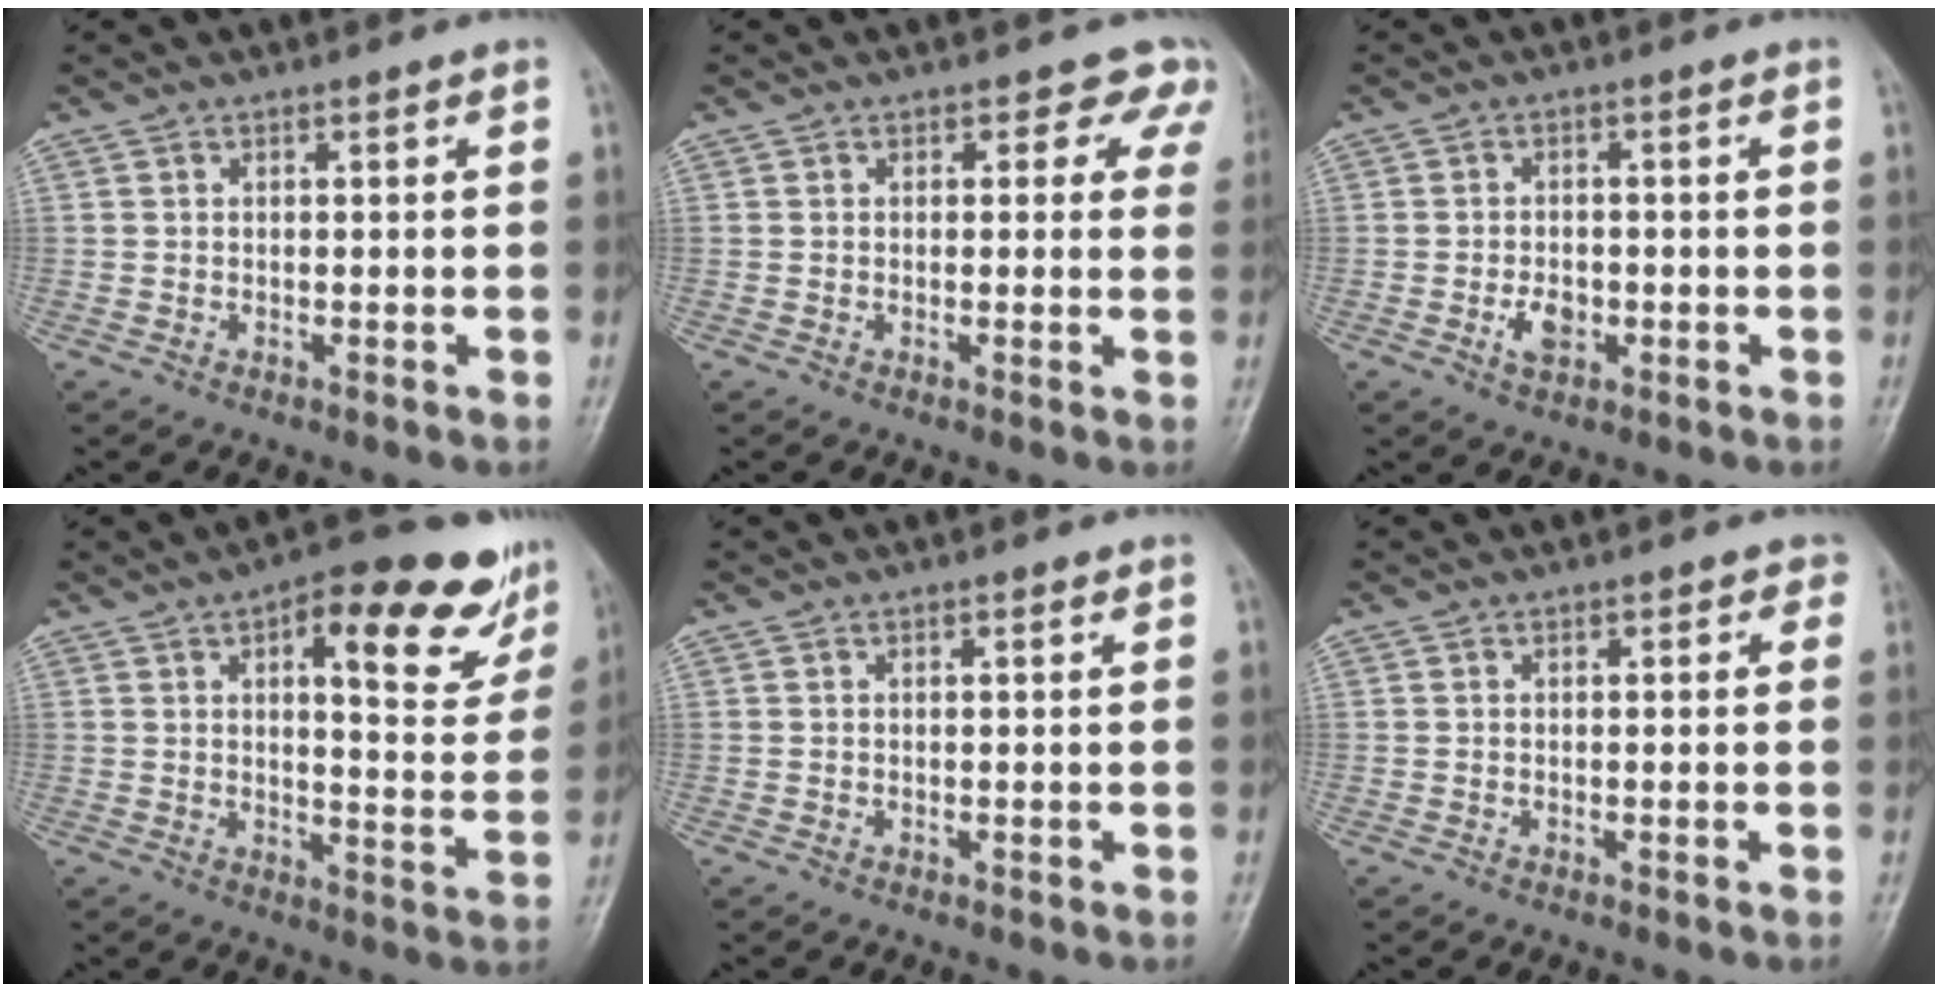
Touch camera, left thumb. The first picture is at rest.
{"total": 4.5, "force": [3.1, 2.9, 1.5], "torque": [0.025, -0.011, 0.013]}
{"total": 3.9, "force": [-1.3, 2.5, 2.6], "torque": [-0.040, 0.003, -0.021]}
{"total": 16.6, "force": [9.2, 6.1, 12.4], "torque": [-0.114, -0.028, 0.122]}
{"total": 0.7, "force": [0.4, 0.2, 0.6], "torque": [-0.009, 0.000, 0.004]}
{"total": 1.6, "force": [0.7, 1.0, 1.1], "torque": [0.001, 0.002, 0.004]}